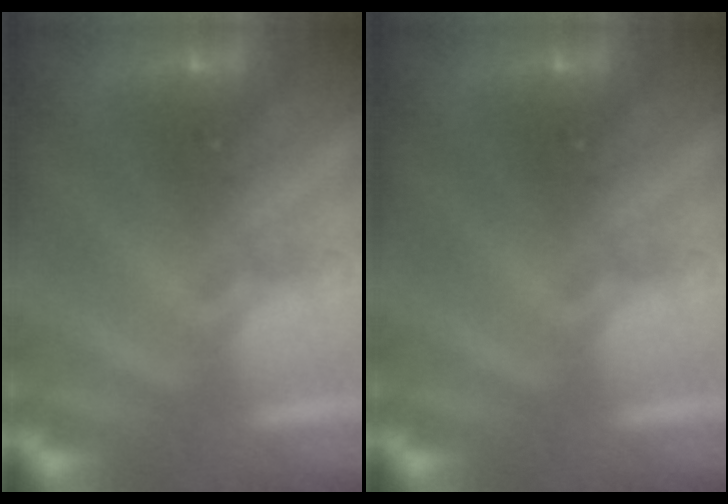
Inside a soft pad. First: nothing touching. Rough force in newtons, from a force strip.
{"total": 0.0}